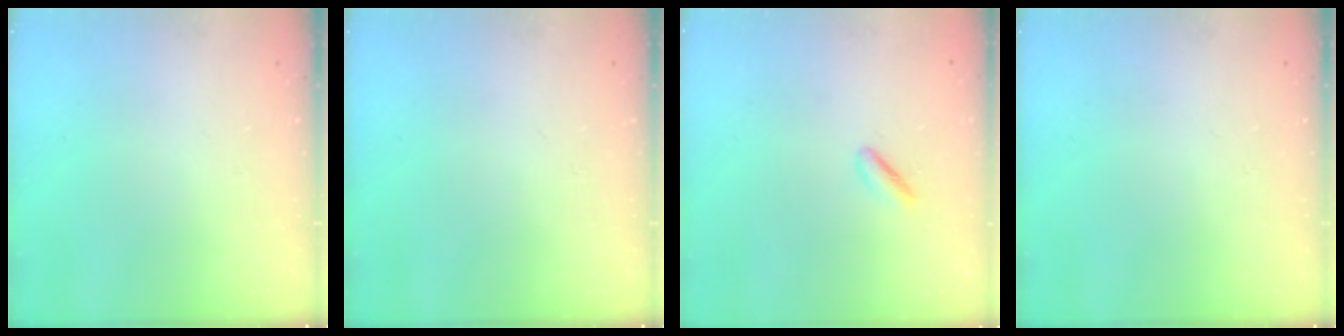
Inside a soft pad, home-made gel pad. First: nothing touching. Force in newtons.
{"total": 0.0}
{"total": 1.6, "press": 1.2, "slide": 1.1}
{"total": 0.0}